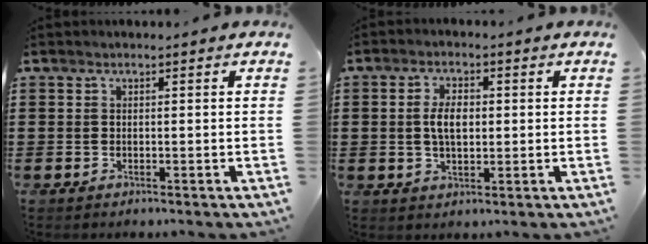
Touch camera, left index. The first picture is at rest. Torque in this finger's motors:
{"motor_torque": [1.11, 1.02, 0.55, 0.15]}